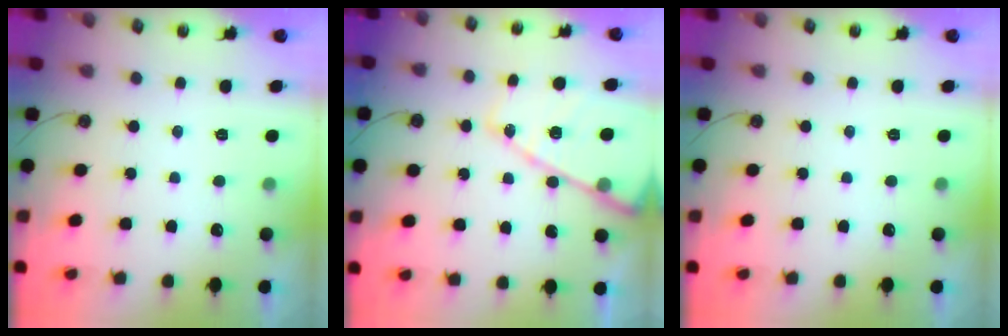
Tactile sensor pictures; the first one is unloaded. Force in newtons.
{"total": 18.0, "press": 17.9, "slide": 2.3}
{"total": 0.0}